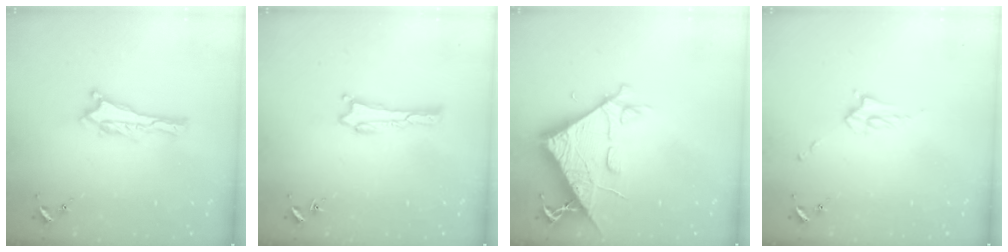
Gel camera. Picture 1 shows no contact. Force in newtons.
{"total": 0.0}
{"total": 8.4, "press": 8.3, "slide": 0.8}
{"total": 2.9, "press": 2.9, "slide": 0.4}